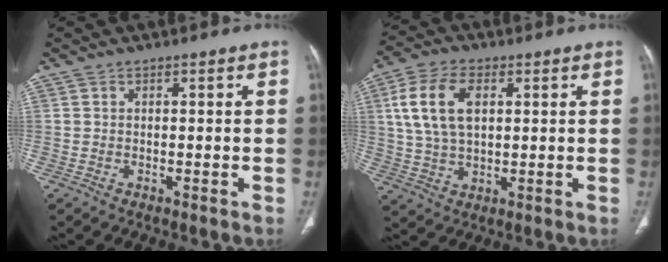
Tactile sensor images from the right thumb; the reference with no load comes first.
{"total": 11.4, "force": [2.9, 6.6, 8.8], "torque": [-0.172, 0.004, 0.055]}